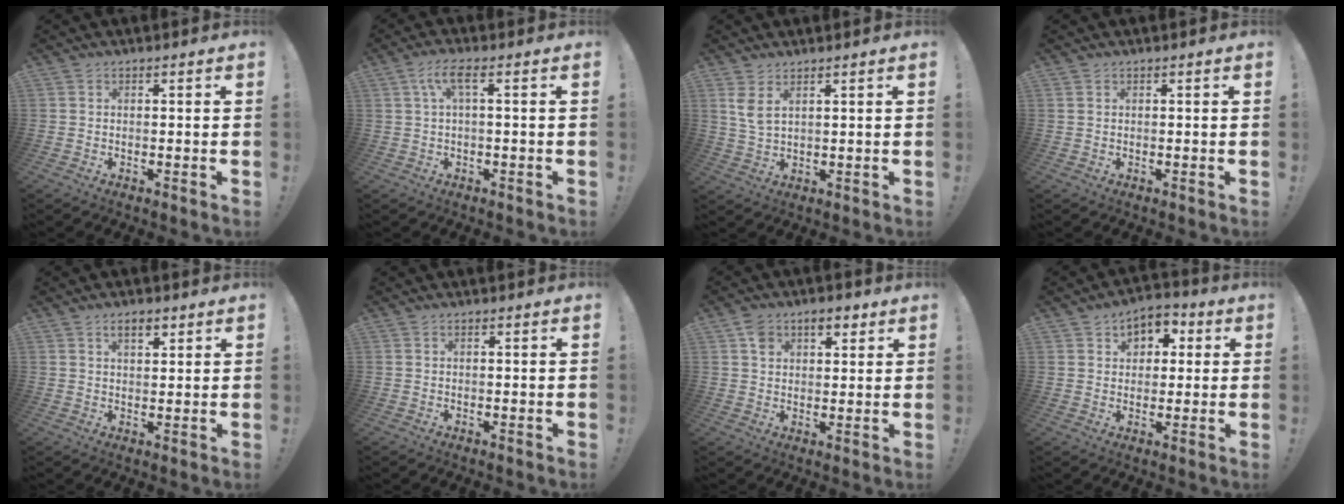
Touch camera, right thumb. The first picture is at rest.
{"total": 5.5, "force": [1.2, 1.0, 5.3], "torque": [-0.104, 0.003, 0.021]}
{"total": 4.5, "force": [2.5, 1.5, 3.4], "torque": [-0.059, -0.012, 0.044]}
{"total": 0.0}
{"total": 4.3, "force": [2.3, 2.2, 2.9], "torque": [-0.044, -0.003, 0.039]}
{"total": 0.0}
{"total": 6.6, "force": [3.4, 4.6, 3.3], "torque": [-0.051, -0.001, 0.063]}
{"total": 6.6, "force": [2.0, 5.6, 2.6], "torque": [-0.034, -0.001, 0.040]}